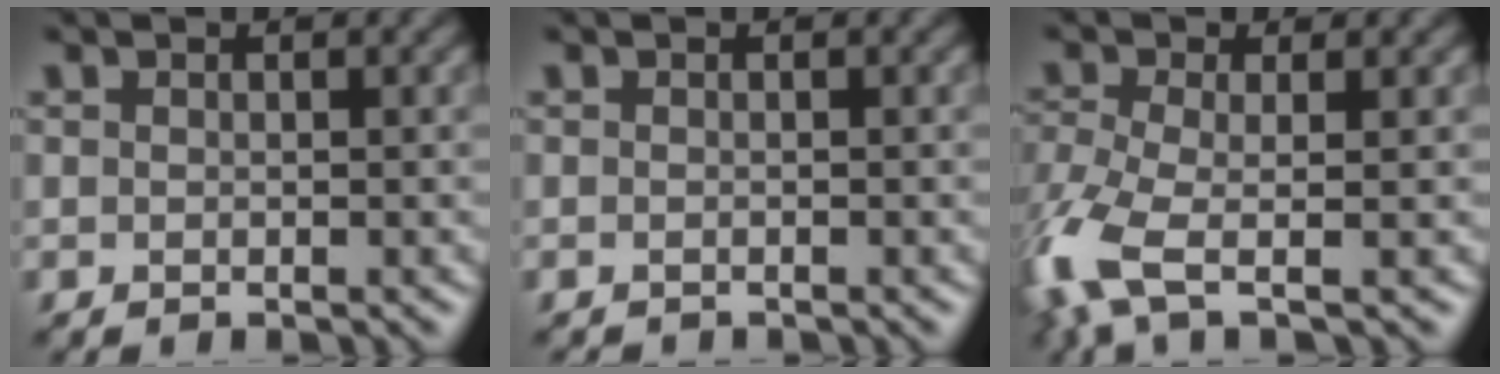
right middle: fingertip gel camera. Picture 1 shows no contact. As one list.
[{"total": 1.0, "force": [-1.0, 0.1, 0.1], "torque": [0.002, -0.010, -0.017]}, {"total": 6.9, "force": [-3.5, 2.4, 5.5], "torque": [-0.140, -0.015, -0.080]}]